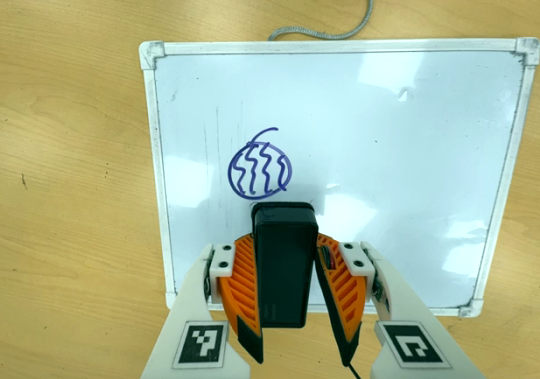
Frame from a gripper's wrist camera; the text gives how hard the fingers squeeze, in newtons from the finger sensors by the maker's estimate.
{"total": 6.2, "left": 4.8, "right": 7.7}